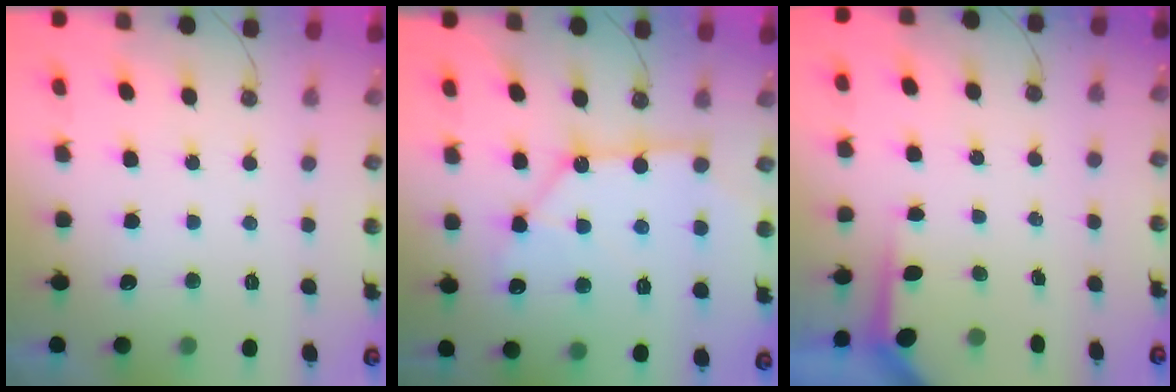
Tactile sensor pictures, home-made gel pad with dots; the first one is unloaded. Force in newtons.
{"total": 10.8, "press": 10.7, "slide": 1.4}
{"total": 3.7, "press": 3.6, "slide": 0.4}